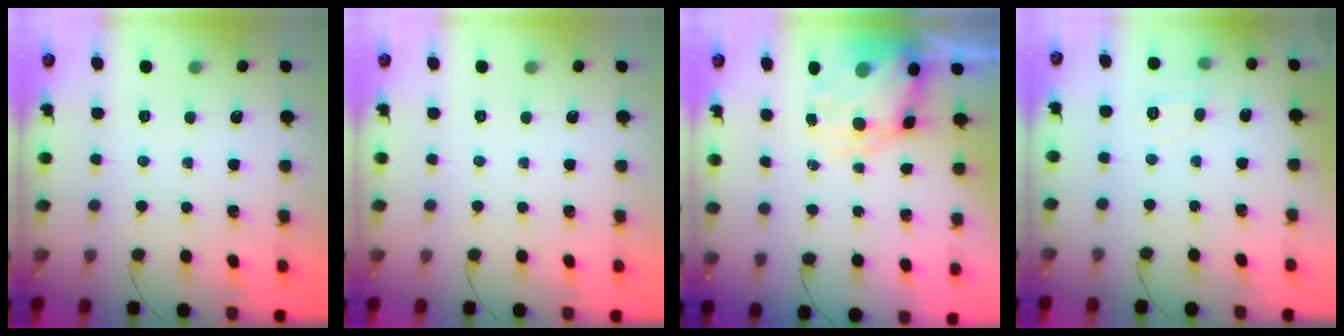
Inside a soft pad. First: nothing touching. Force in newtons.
{"total": 0.0}
{"total": 9.3, "press": 9.0, "slide": 2.4}
{"total": 5.1, "press": 4.9, "slide": 1.7}